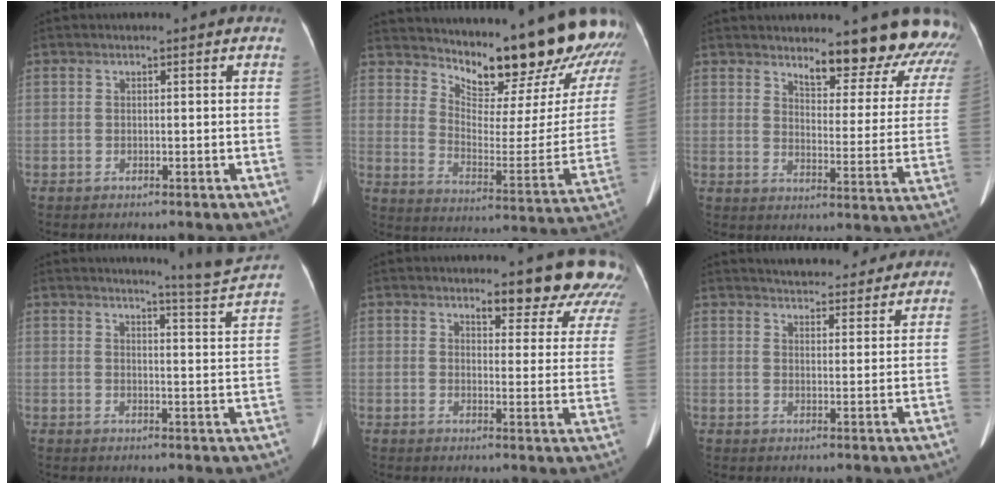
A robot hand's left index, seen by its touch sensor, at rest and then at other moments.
{"total": 24.2, "force": [22.2, 3.8, 8.7], "torque": [-0.126, -0.140, 0.275]}
{"total": 14.8, "force": [13.6, 3.3, 4.9], "torque": [-0.025, -0.082, 0.142]}
{"total": 7.8, "force": [7.4, -2.0, 1.3], "torque": [-0.034, -0.068, 0.086]}
{"total": 11.0, "force": [10.3, 2.6, 2.8], "torque": [0.012, -0.052, 0.081]}
{"total": 18.1, "force": [16.6, 4.2, 5.8], "torque": [-0.076, -0.009, 0.207]}